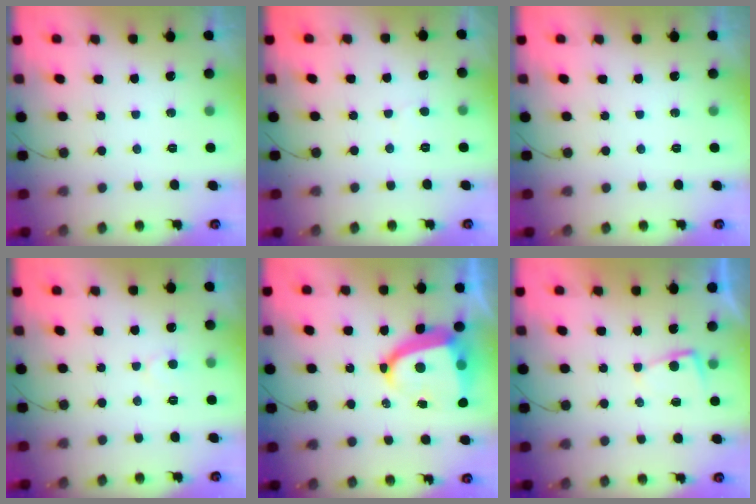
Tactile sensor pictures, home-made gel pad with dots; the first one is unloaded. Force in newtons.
{"total": 2.6, "press": 2.6, "slide": 0.2}
{"total": 0.0}
{"total": 6.1, "press": 6.1, "slide": 0.4}
{"total": 12.5, "press": 12.4, "slide": 2.0}
{"total": 2.0, "press": 2.0, "slide": 0.4}